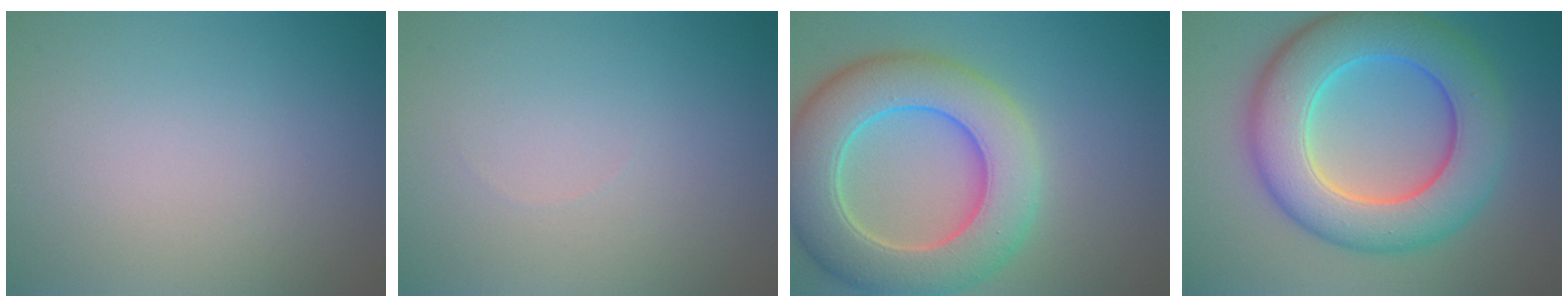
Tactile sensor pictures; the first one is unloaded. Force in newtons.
{"total": 0.0}
{"total": 9.9, "press": 9.8, "slide": 0.4}
{"total": 10.6, "press": 10.6, "slide": 0.2}